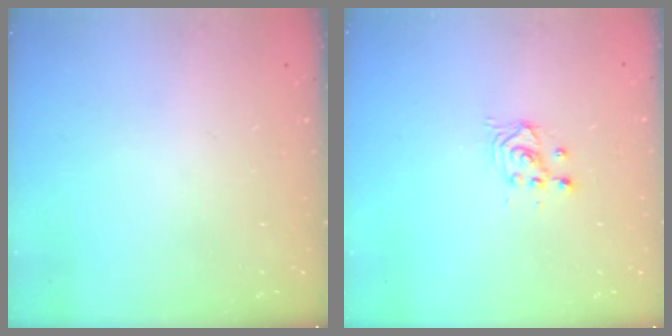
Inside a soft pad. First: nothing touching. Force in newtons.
{"total": 2.5, "press": 2.5, "slide": 0.2}